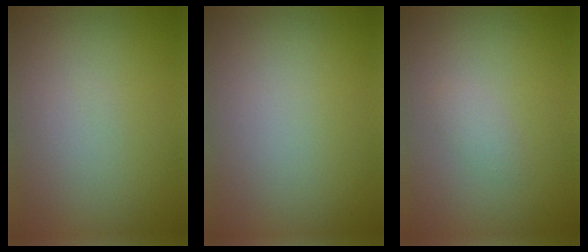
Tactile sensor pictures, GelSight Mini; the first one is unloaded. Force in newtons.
{"total": 0.0}
{"total": 1.0, "press": 1.0, "slide": 0.0}